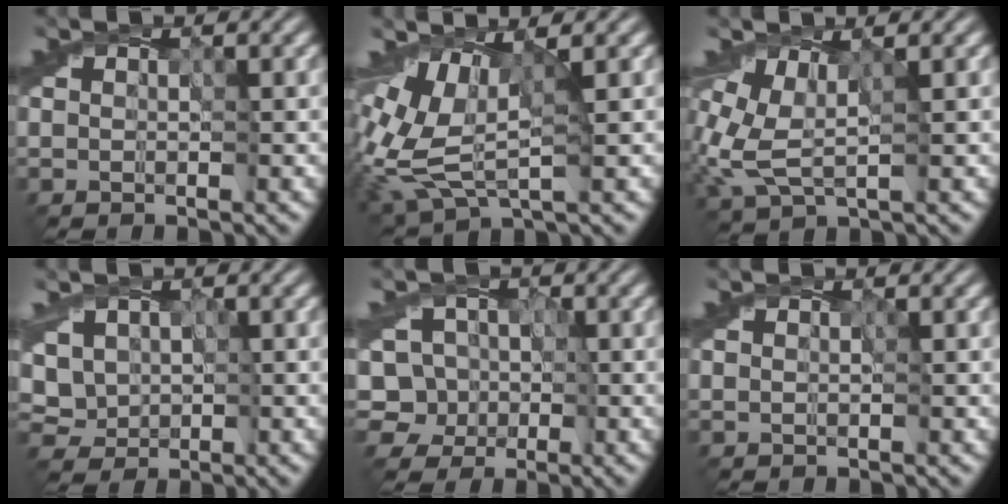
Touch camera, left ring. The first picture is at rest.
{"total": 5.2, "force": [0.4, 2.6, 4.5], "torque": [-0.117, -0.001, 0.009]}
{"total": 3.5, "force": [0.7, 1.8, 2.9], "torque": [-0.090, -0.005, 0.014]}
{"total": 3.7, "force": [1.3, 3.0, 1.6], "torque": [-0.040, 0.007, 0.035]}
{"total": 6.3, "force": [0.1, 5.8, 2.3], "torque": [-0.029, 0.041, -0.042]}
{"total": 0.0}